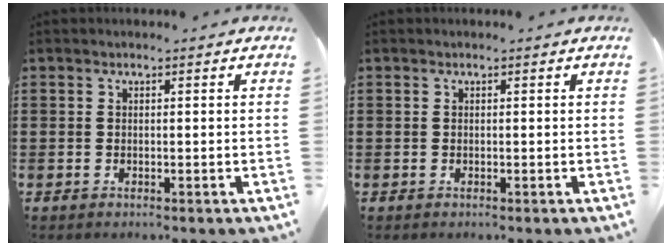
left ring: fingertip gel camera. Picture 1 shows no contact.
{"total": 0.0}